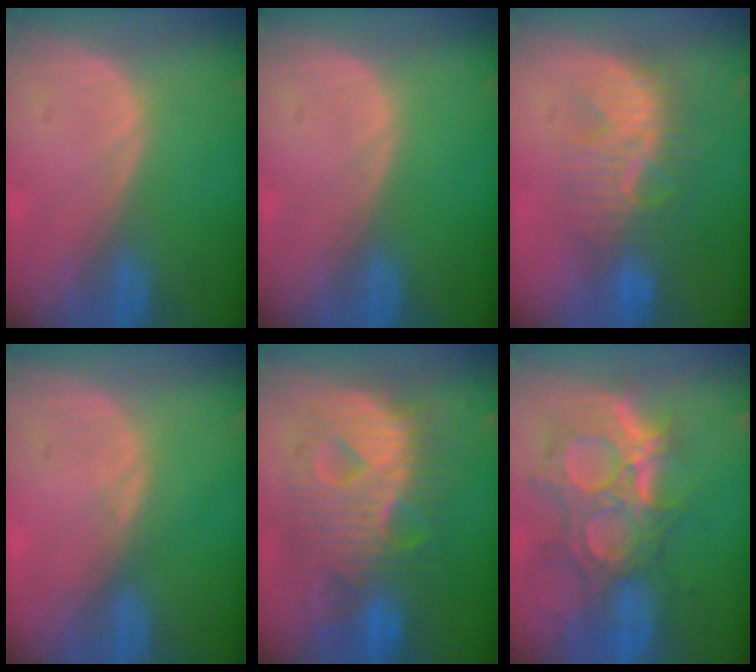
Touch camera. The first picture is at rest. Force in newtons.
{"total": 0.0}
{"total": 8.0, "press": 7.8, "slide": 2.1}
{"total": 0.5, "press": 0.5, "slide": 0.1}
{"total": 12.7, "press": 12.6, "slide": 1.2}
{"total": 11.9, "press": 10.6, "slide": 5.2}